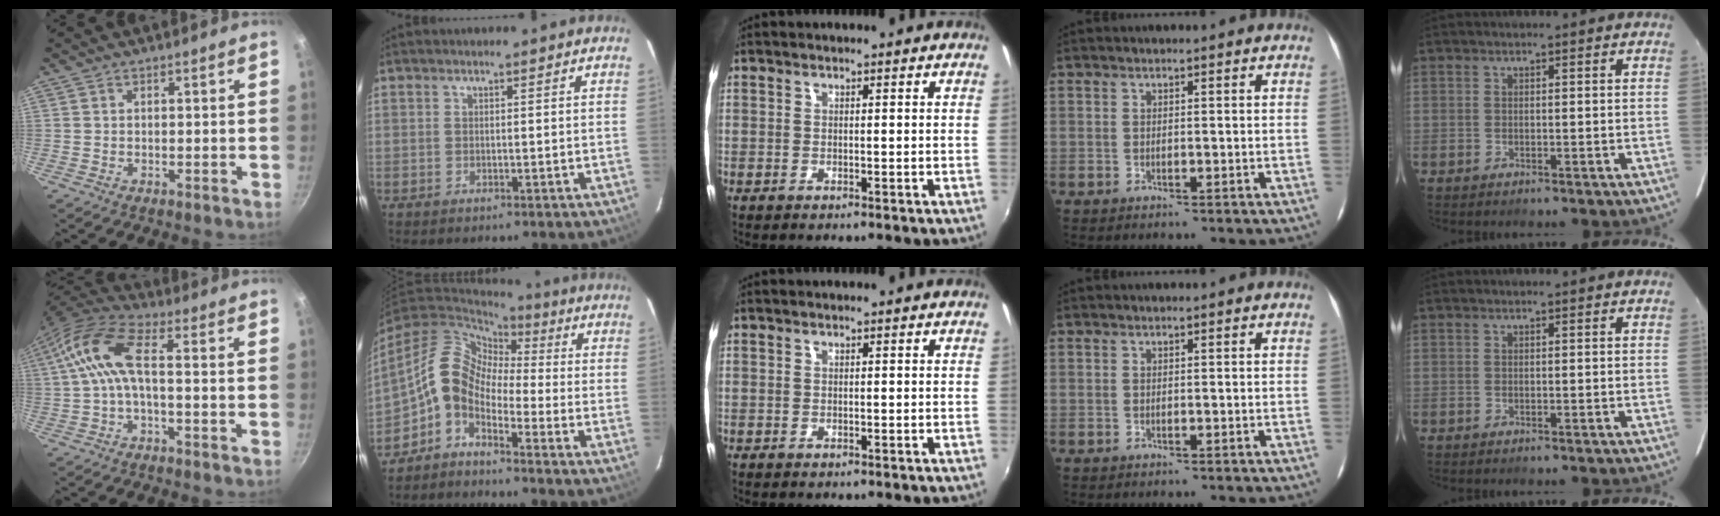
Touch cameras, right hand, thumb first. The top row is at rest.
{"thumb": {"total": 10.3, "force": [-0.5, 3.8, 9.6], "torque": [-0.217, 0.028, -0.025]}, "index": {"total": 8.5, "force": [-2.8, 5.7, 5.6], "torque": [-0.107, 0.020, -0.075]}}